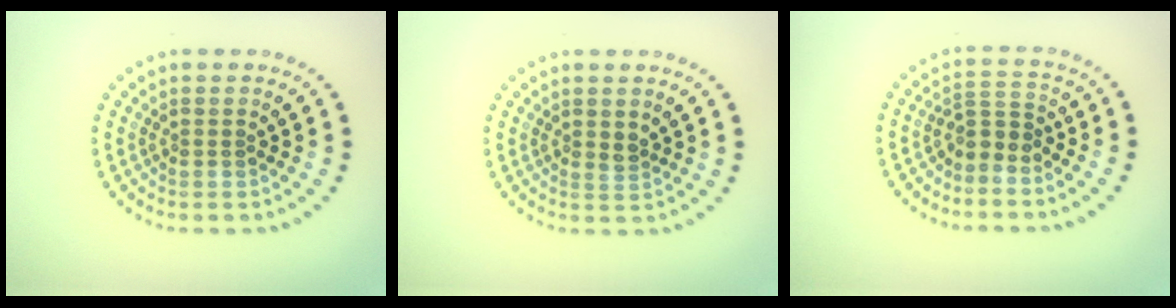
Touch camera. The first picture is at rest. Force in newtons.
{"total": 1.0, "press": 0.8, "slide": 0.6}
{"total": 2.1, "press": 1.3, "slide": 1.6}